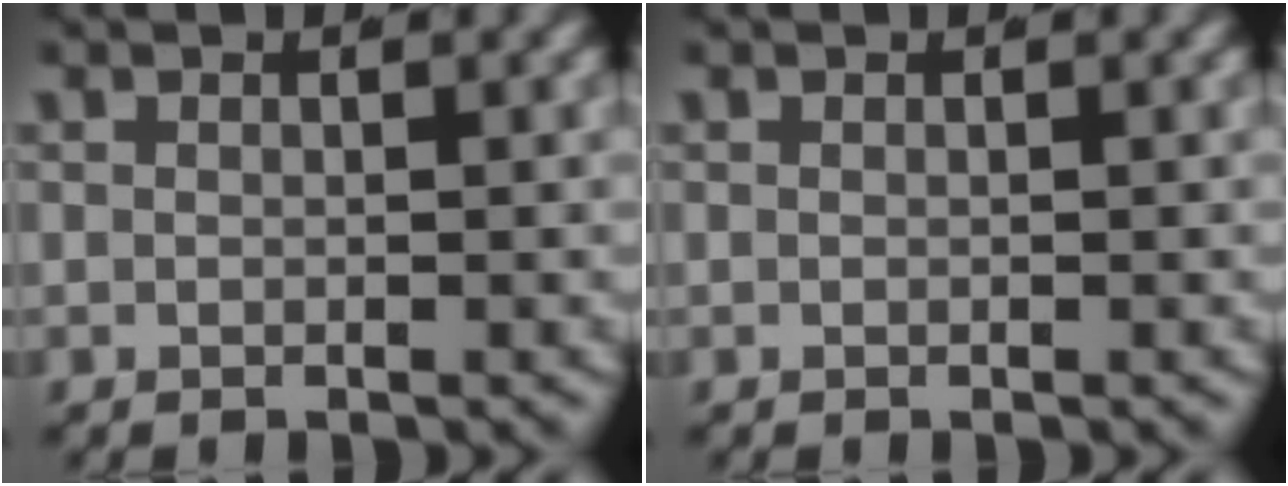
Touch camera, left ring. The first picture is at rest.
{"total": 0.0}